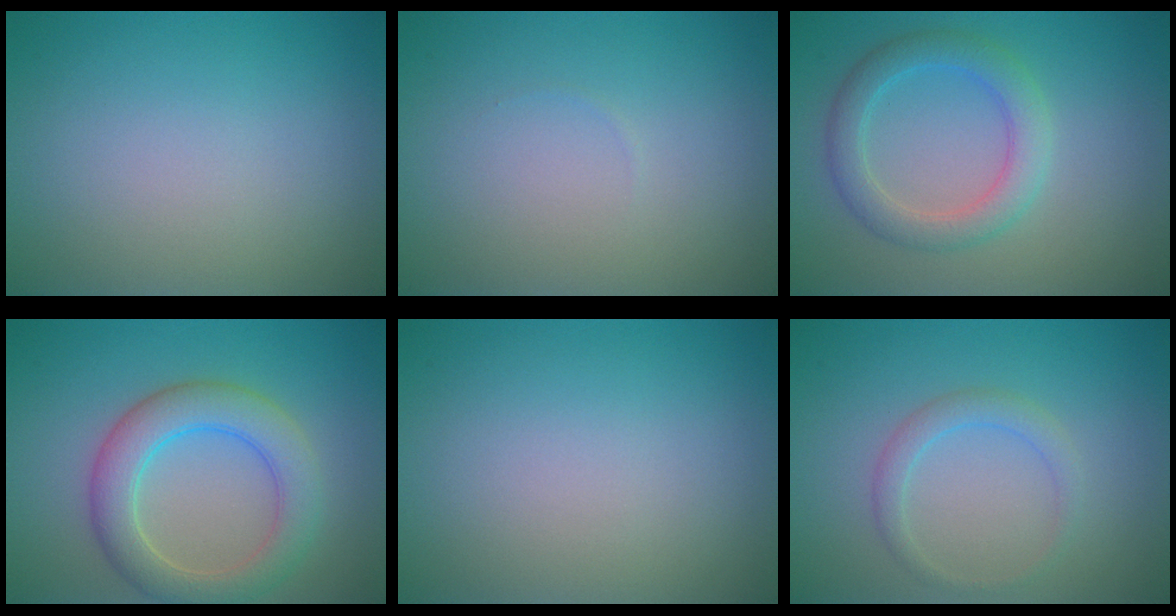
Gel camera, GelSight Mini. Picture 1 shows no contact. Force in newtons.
{"total": 0.0}
{"total": 3.6, "press": 3.6, "slide": 0.0}
{"total": 5.4, "press": 5.4, "slide": 0.2}
{"total": 0.0}
{"total": 1.8, "press": 1.8, "slide": 0.0}